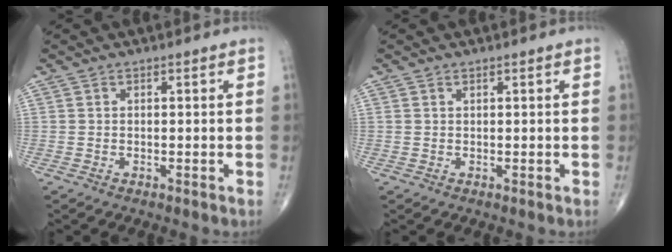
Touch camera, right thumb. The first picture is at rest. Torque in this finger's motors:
{"motor_torque": [-0.14, -0.13, -0.06, 0.26, 0.07]}